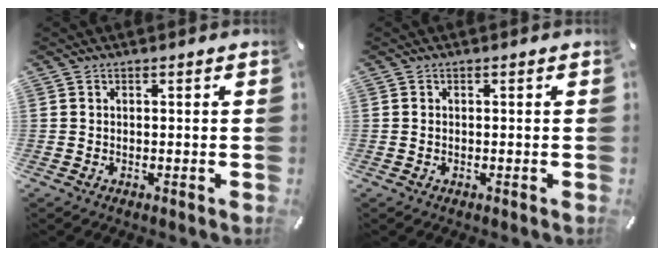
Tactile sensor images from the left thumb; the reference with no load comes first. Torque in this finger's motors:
{"motor_torque": [-0.16, -0.36, -0.01, 0.11, -0.02]}